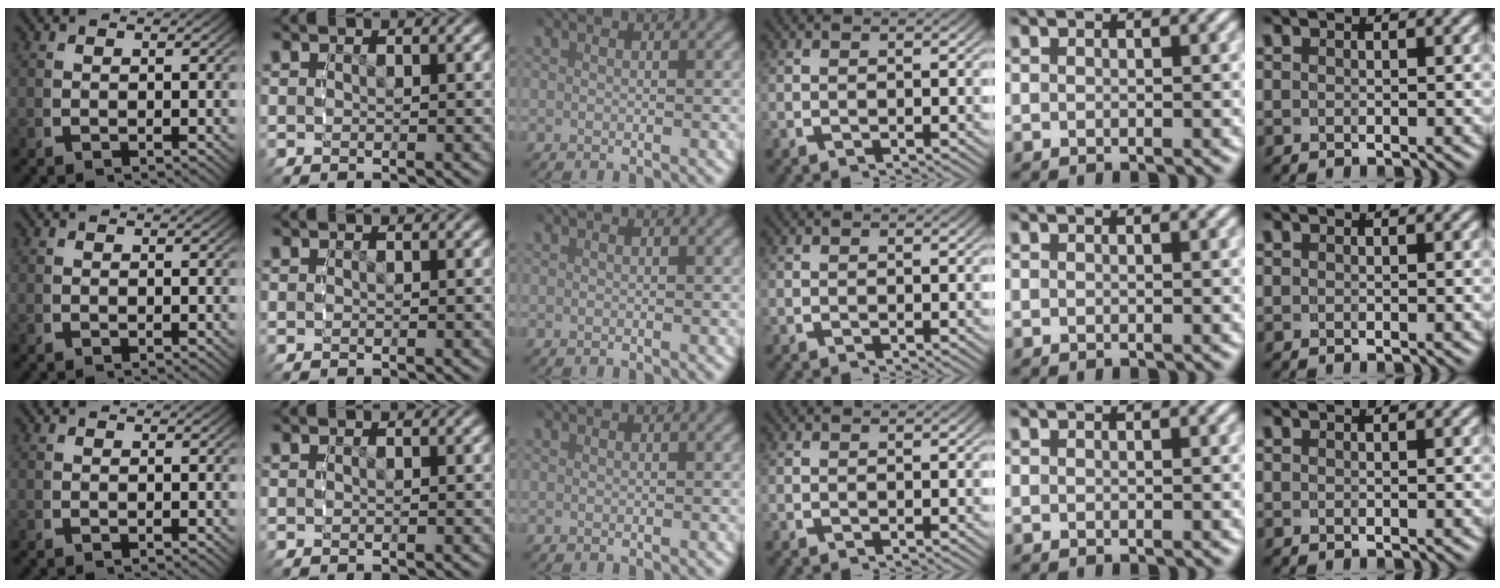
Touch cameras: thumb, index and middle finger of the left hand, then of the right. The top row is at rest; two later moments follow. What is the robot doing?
{"motion": "reach", "object": "photo album"}